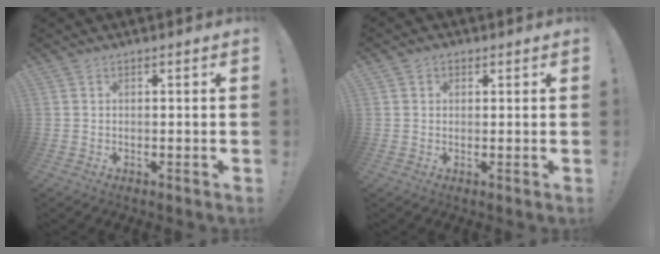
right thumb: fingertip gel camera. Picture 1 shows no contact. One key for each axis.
{"total": 1.7, "fx": 0.7, "fy": 1.5, "fz": 0.5, "tx": 0.004, "ty": -0.006, "tz": 0.011}